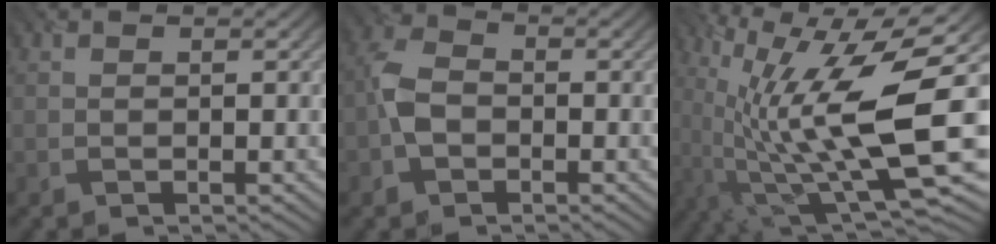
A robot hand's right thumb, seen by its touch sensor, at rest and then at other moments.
{"total": 4.5, "force": [-1.4, 3.3, 2.8], "torque": [-0.065, 0.004, -0.037]}
{"total": 18.9, "force": [0.4, 5.4, 18.1], "torque": [-0.310, -0.017, 0.020]}